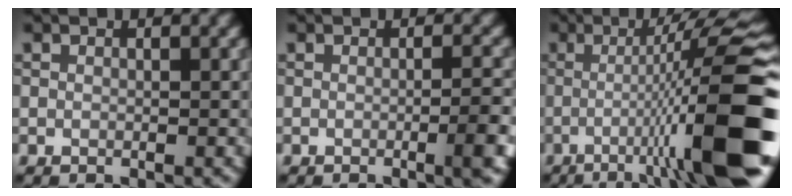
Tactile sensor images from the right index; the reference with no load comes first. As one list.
[{"total": 3.3, "force": [-0.9, 0.7, 3.1], "torque": [-0.035, 0.008, -0.020]}, {"total": 14.6, "force": [-3.3, 2.1, 14.0], "torque": [-0.190, 0.019, -0.050]}]